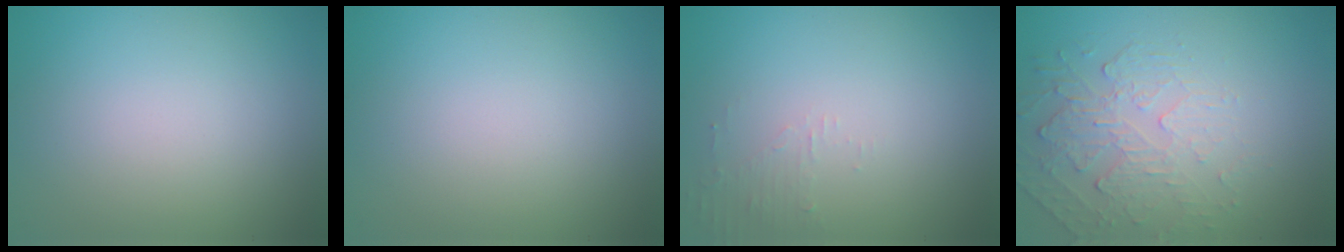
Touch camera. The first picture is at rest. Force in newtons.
{"total": 0.0}
{"total": 1.3, "press": 1.2, "slide": 0.3}
{"total": 2.4, "press": 1.7, "slide": 1.7}